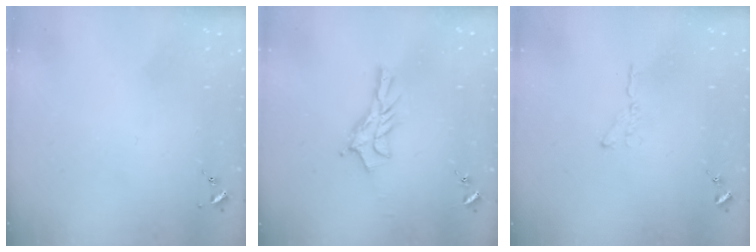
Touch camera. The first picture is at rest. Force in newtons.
{"total": 10.0, "press": 10.0, "slide": 0.7}
{"total": 4.6, "press": 4.6, "slide": 0.4}